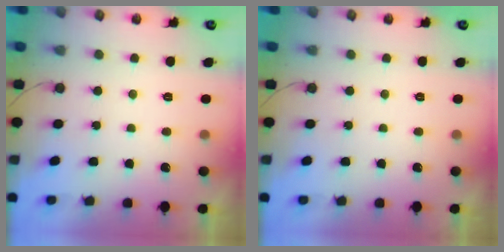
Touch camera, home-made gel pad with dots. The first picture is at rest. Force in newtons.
{"total": 0.0}